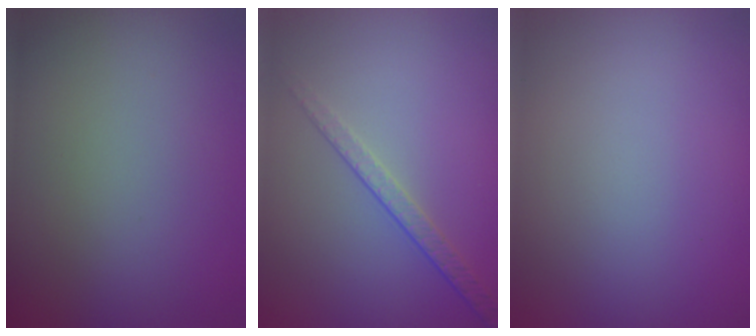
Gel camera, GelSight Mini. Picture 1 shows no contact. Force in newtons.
{"total": 2.1, "press": 1.6, "slide": 1.4}
{"total": 0.0}